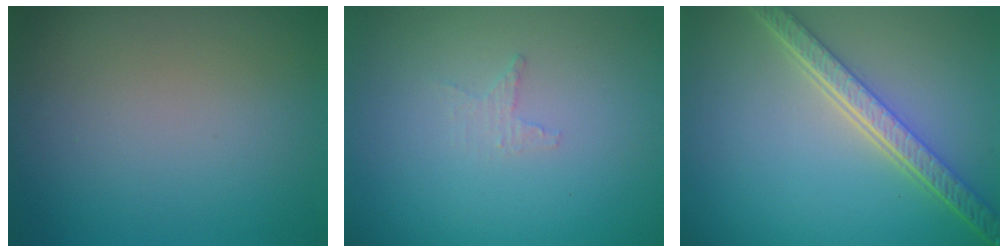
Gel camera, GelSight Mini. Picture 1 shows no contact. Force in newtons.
{"total": 0.9, "press": 0.8, "slide": 0.3}
{"total": 5.3, "press": 4.1, "slide": 3.4}